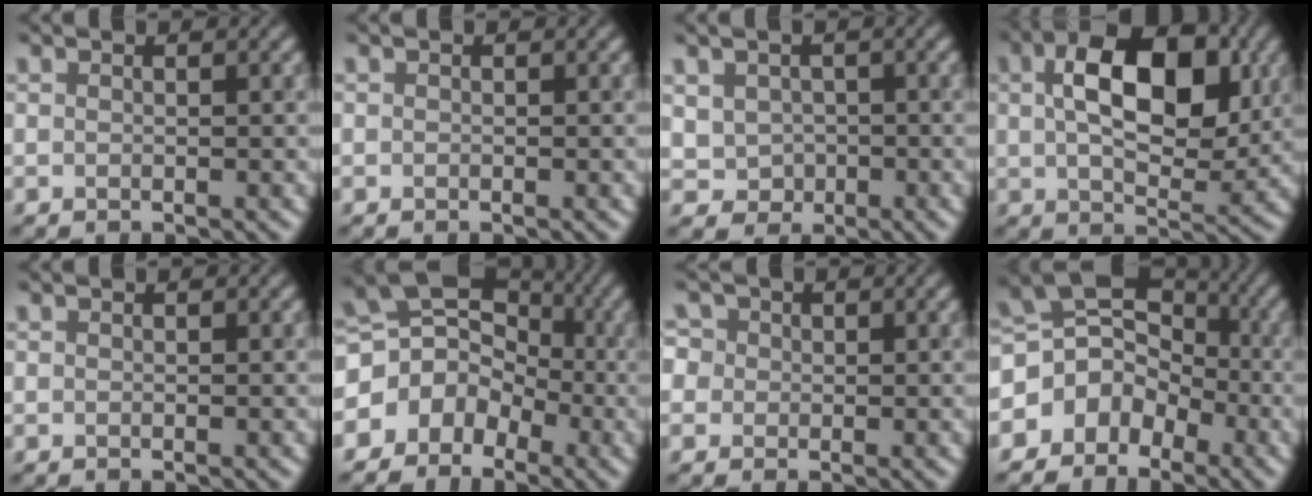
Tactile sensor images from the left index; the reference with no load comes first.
{"total": 0.0}
{"total": 2.7, "force": [0.1, 2.4, 1.3], "torque": [-0.022, -0.002, 0.007]}
{"total": 9.6, "force": [2.1, 5.2, 7.8], "torque": [-0.122, 0.005, 0.037]}
{"total": 0.0}
{"total": 6.3, "force": [-1.9, 5.2, 2.8], "torque": [-0.007, 0.010, -0.047]}
{"total": 4.0, "force": [1.5, 3.3, 1.7], "torque": [-0.035, 0.027, 0.002]}
{"total": 5.4, "force": [-2.4, 4.3, 2.3], "torque": [-0.019, 0.009, -0.053]}